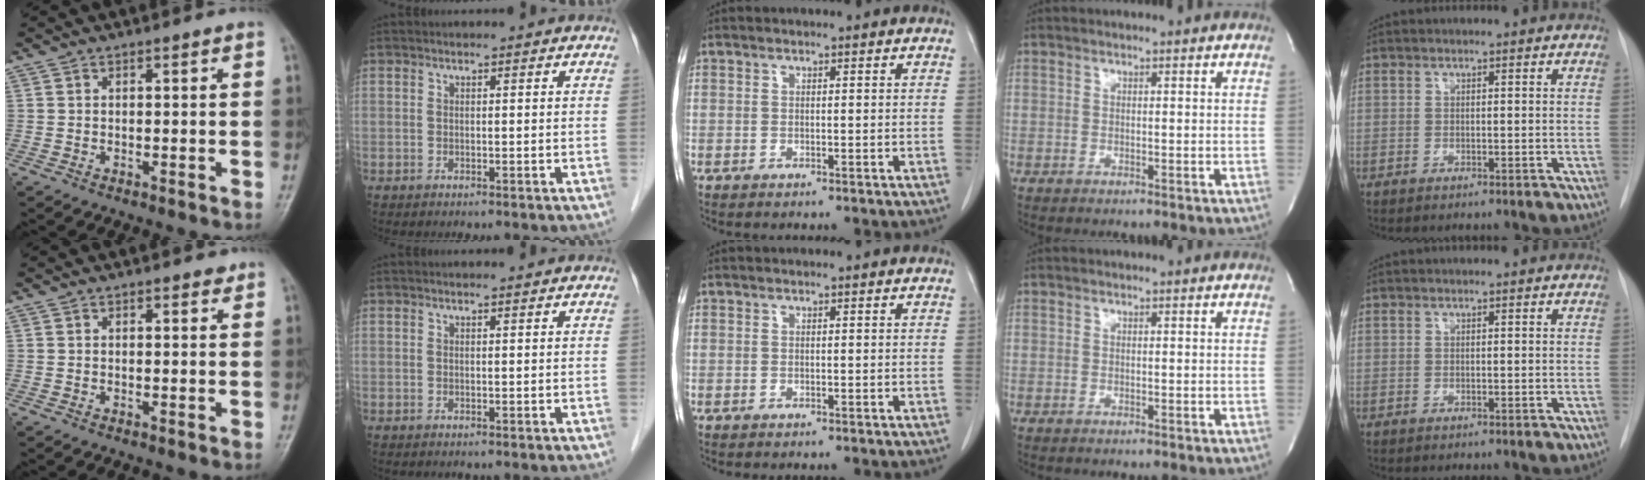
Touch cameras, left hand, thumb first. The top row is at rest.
{"thumb": {"total": 1.3, "force": [1.0, 0.6, 0.6], "torque": [-0.003, -0.005, 0.010]}, "index": {"total": 0.7, "force": [0.6, -0.1, 0.2], "torque": [-0.009, 0.001, 0.012]}}